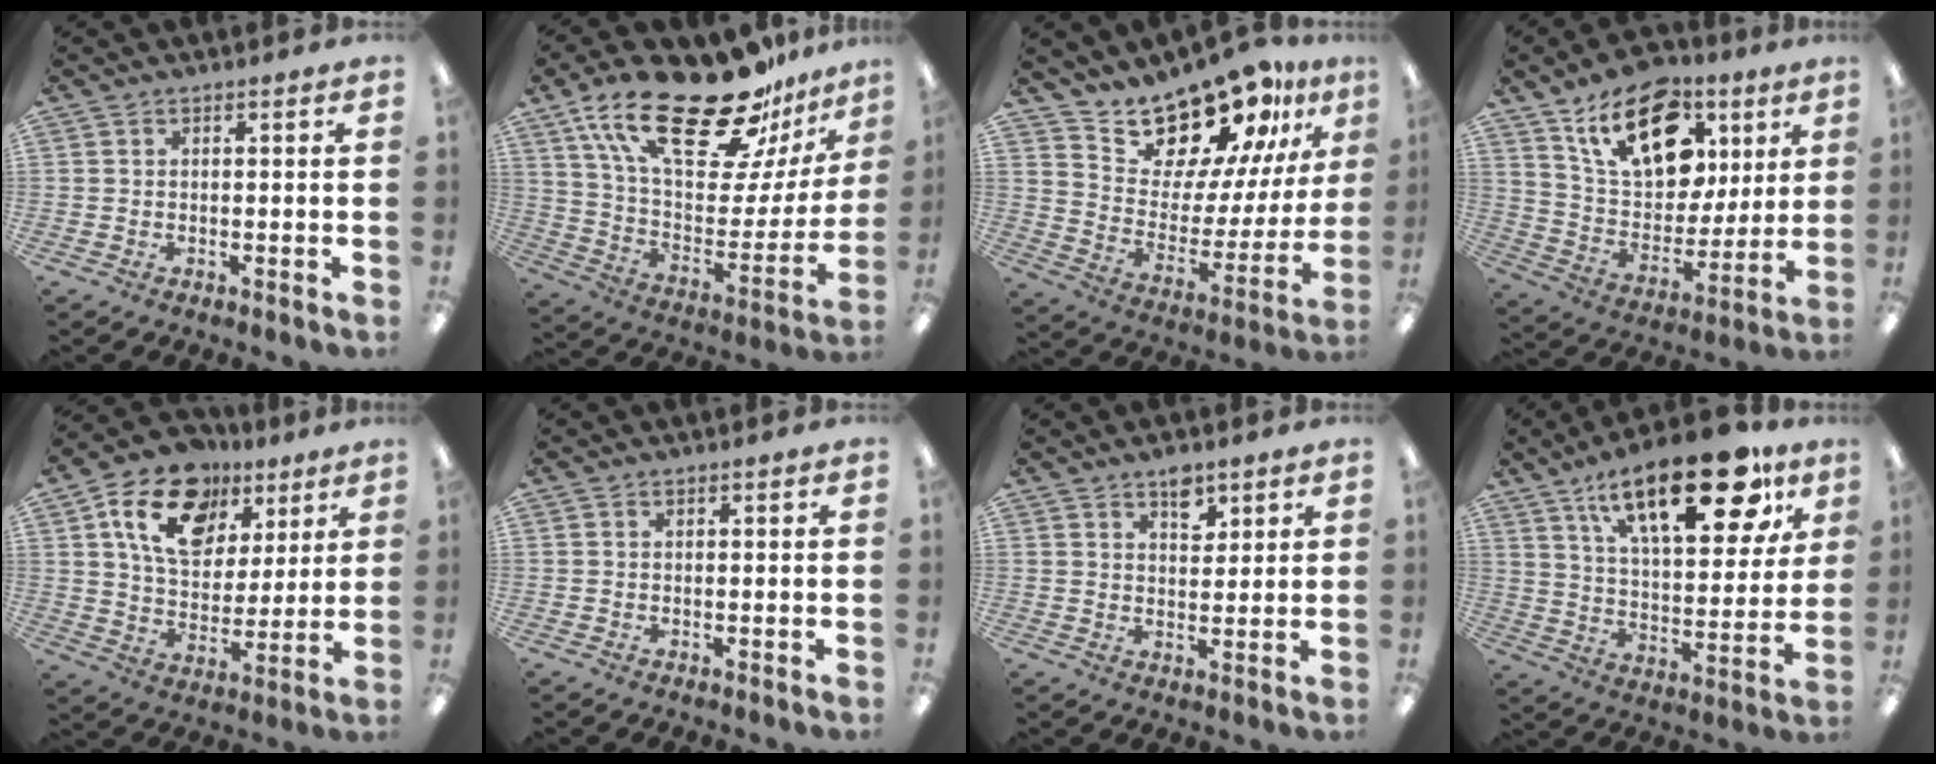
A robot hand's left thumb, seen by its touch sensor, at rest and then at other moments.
{"total": 28.6, "force": [20.6, 9.6, 17.4], "torque": [-0.303, -0.129, 0.352]}
{"total": 17.1, "force": [15.8, 5.7, 3.5], "torque": [-0.067, -0.147, 0.279]}
{"total": 20.3, "force": [10.9, 12.1, 12.1], "torque": [-0.198, -0.033, 0.193]}
{"total": 17.6, "force": [9.0, 12.1, 9.2], "torque": [-0.146, -0.029, 0.165]}
{"total": 0.0}
{"total": 5.4, "force": [3.7, 3.0, 2.5], "torque": [-0.010, -0.024, 0.060]}
{"total": 25.0, "force": [14.5, 10.4, 17.5], "torque": [-0.256, -0.068, 0.234]}